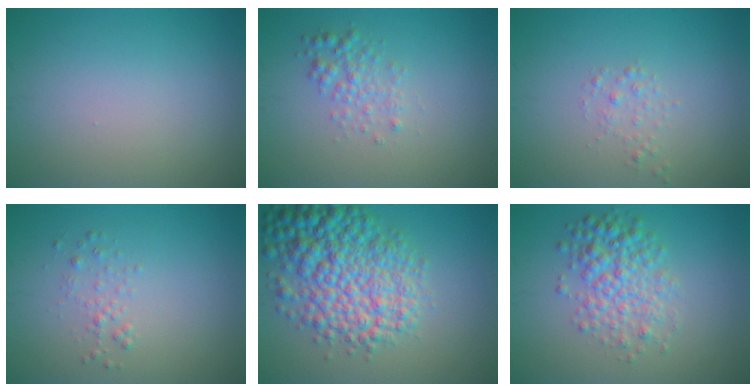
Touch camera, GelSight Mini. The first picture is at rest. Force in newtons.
{"total": 2.0, "press": 2.0, "slide": 0.0}
{"total": 1.0, "press": 1.0, "slide": 0.0}
{"total": 1.0, "press": 1.0, "slide": 0.1}
{"total": 9.0, "press": 9.0, "slide": 0.2}
{"total": 4.3, "press": 4.3, "slide": 0.0}